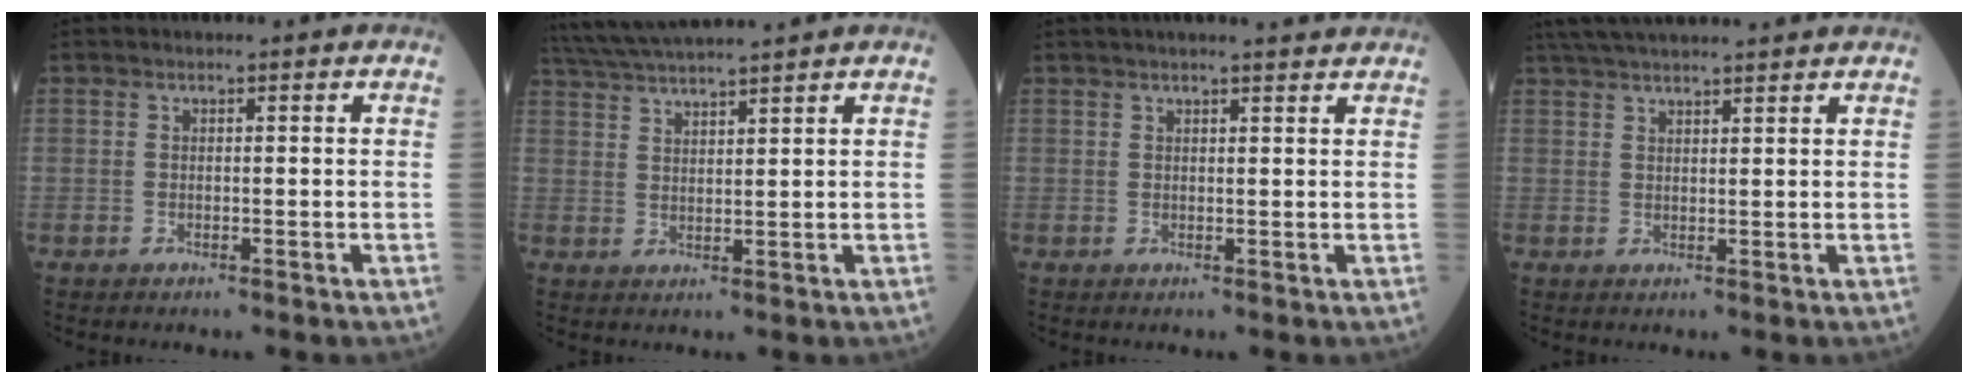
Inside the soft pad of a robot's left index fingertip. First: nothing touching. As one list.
[{"total": 9.4, "force": [8.5, -1.2, 3.9], "torque": [-0.073, 0.025, 0.144]}, {"total": 6.7, "force": [6.0, 0.2, 3.0], "torque": [-0.040, 0.020, 0.071]}, {"total": 12.4, "force": [11.1, 0.5, 5.5], "torque": [-0.098, 0.037, 0.165]}]